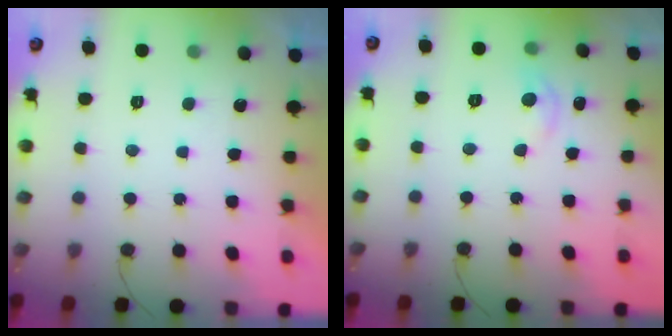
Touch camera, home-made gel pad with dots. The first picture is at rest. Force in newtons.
{"total": 5.1, "press": 5.1, "slide": 0.7}